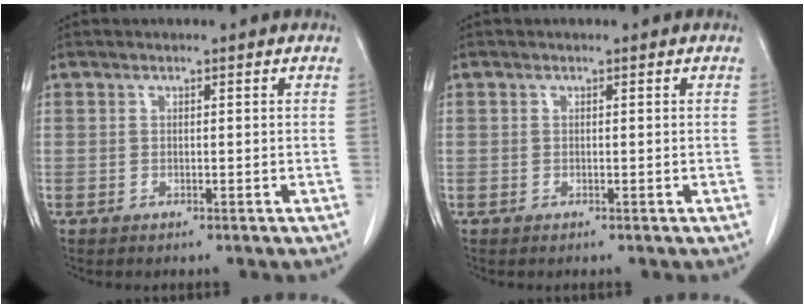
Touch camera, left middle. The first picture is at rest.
{"total": 0.0}